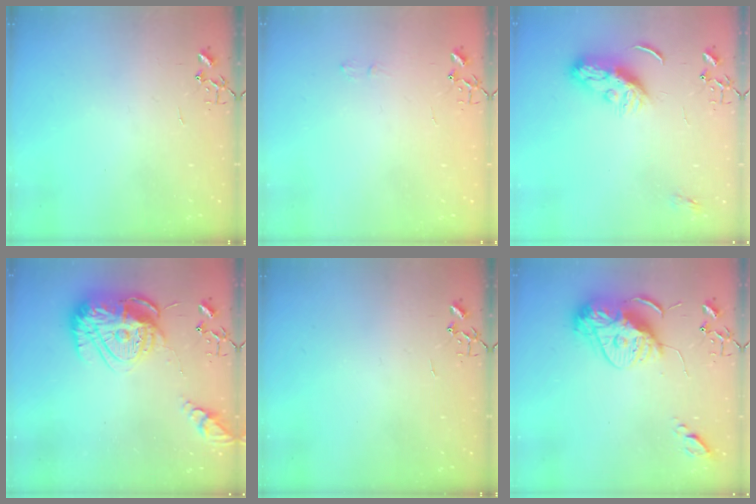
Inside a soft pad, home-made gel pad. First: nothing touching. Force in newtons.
{"total": 4.6, "press": 4.6, "slide": 0.7}
{"total": 8.8, "press": 8.8, "slide": 0.5}
{"total": 18.0, "press": 17.9, "slide": 1.8}
{"total": 0.0}
{"total": 15.3, "press": 15.3, "slide": 1.3}